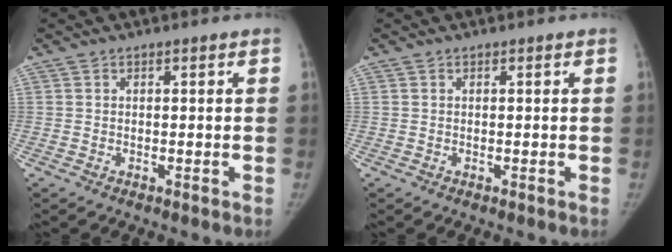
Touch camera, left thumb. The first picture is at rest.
{"total": 0.0}